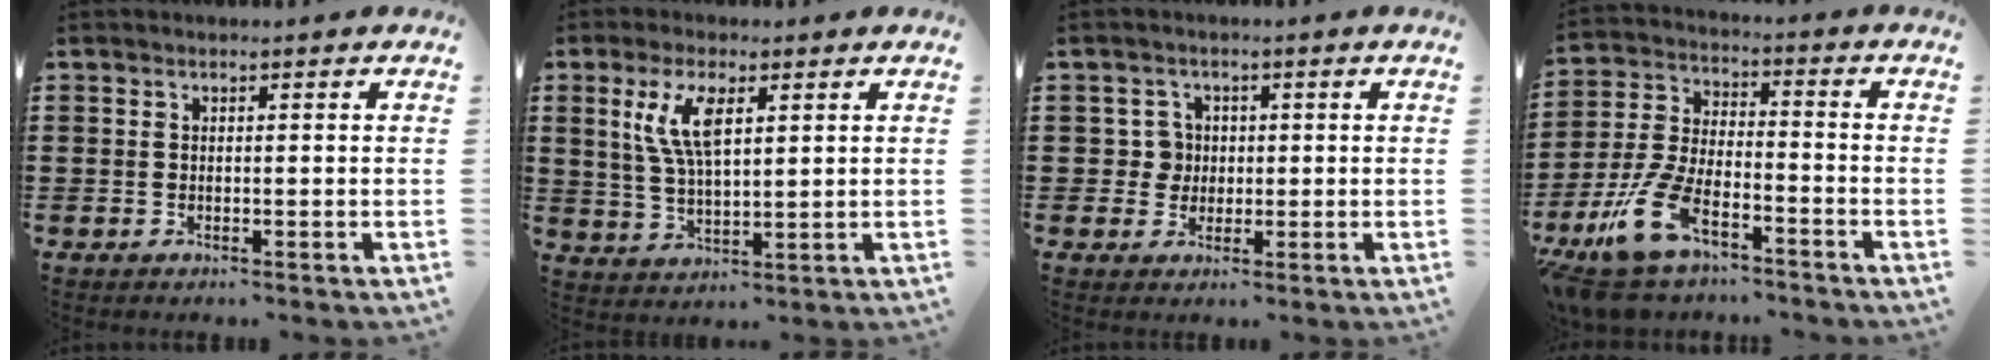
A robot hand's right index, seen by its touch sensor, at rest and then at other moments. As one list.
[{"total": 7.4, "force": [2.6, 2.7, 6.3], "torque": [-0.134, 0.007, 0.045]}, {"total": 3.2, "force": [0.0, 3.1, 0.9], "torque": [-0.030, 0.009, -0.003]}, {"total": 11.3, "force": [-7.5, 4.4, 7.2], "torque": [-0.176, 0.009, -0.149]}]